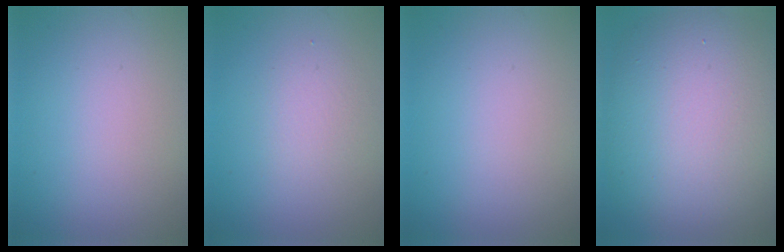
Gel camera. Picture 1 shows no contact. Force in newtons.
{"total": 2.0, "press": 2.0, "slide": 0.2}
{"total": 0.0}
{"total": 12.9, "press": 12.9, "slide": 0.6}